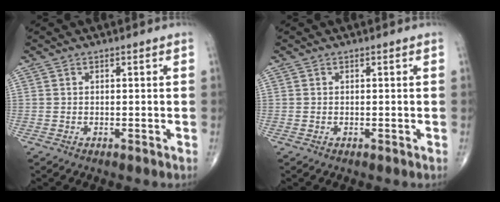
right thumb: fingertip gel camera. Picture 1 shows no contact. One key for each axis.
{"total": 0.0}